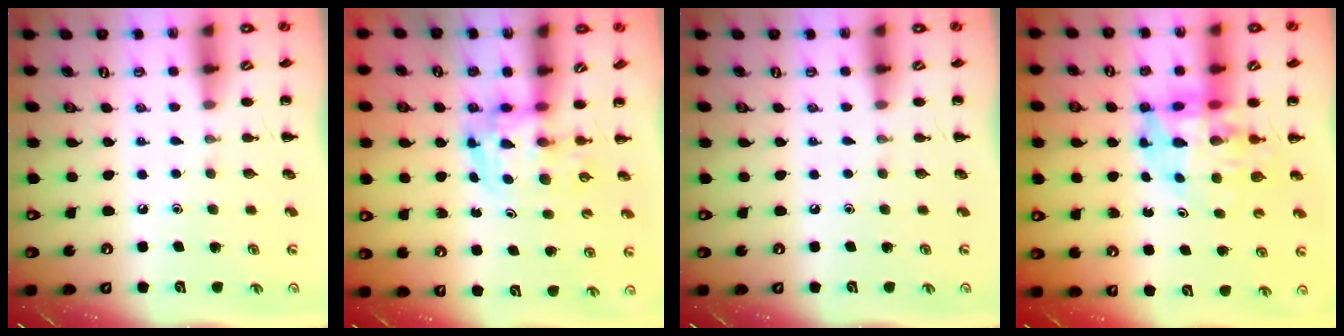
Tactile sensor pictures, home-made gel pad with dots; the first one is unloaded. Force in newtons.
{"total": 3.4, "press": 3.4, "slide": 0.6}
{"total": 0.0}
{"total": 11.0, "press": 10.5, "slide": 3.2}